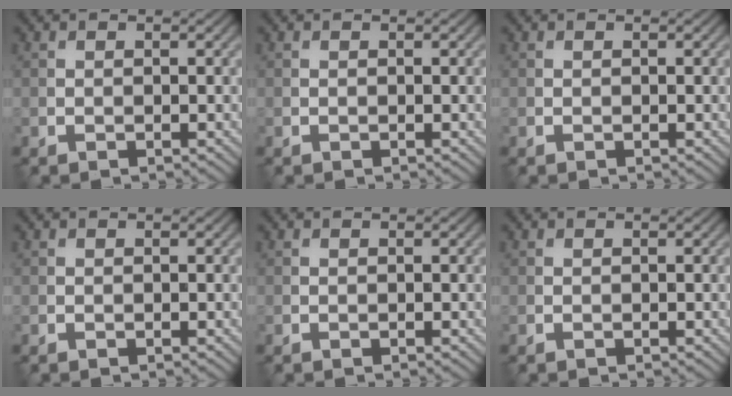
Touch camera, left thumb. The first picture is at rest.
{"total": 0.0}
{"total": 0.0}
{"total": 0.0}
{"total": 0.0}
{"total": 0.0}